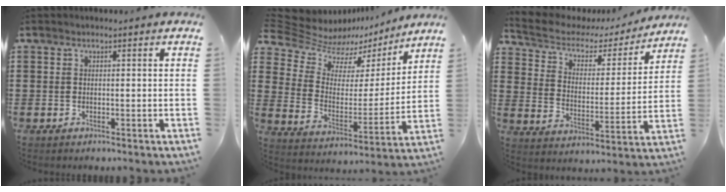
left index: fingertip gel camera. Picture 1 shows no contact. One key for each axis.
{"total": 7.6, "fx": 6.1, "fy": 4.2, "fz": 1.6, "tx": -0.067, "ty": -0.046, "tz": 0.106}
{"total": 4.2, "fx": 3.3, "fy": 2.3, "fz": 1.2, "tx": -0.048, "ty": -0.020, "tz": 0.048}